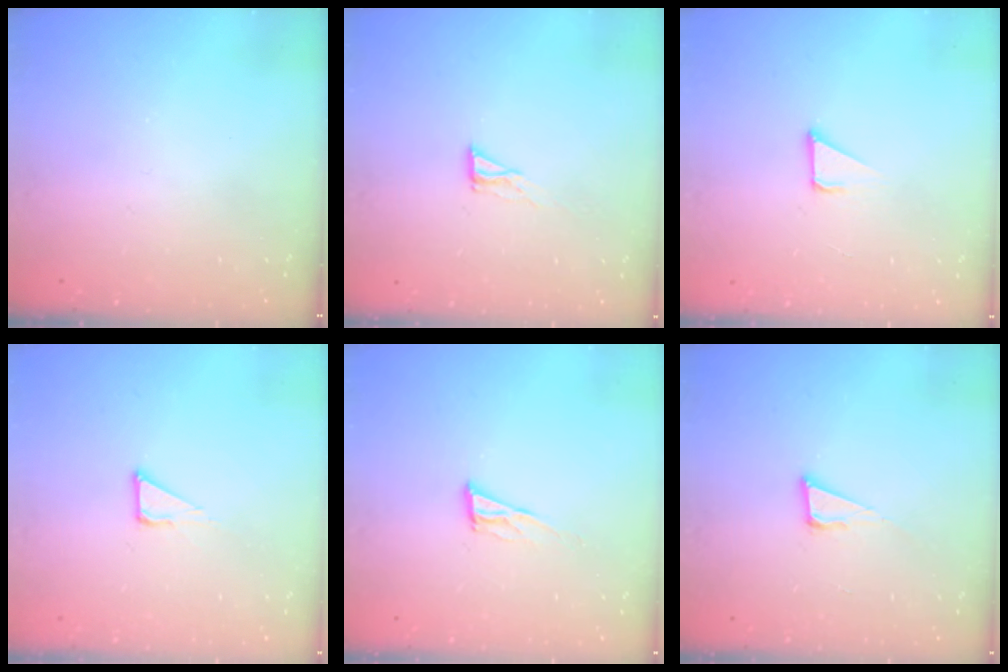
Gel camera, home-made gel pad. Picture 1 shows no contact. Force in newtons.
{"total": 4.3, "press": 4.2, "slide": 0.3}
{"total": 2.2, "press": 2.2, "slide": 0.2}
{"total": 3.9, "press": 3.9, "slide": 0.3}
{"total": 8.7, "press": 8.3, "slide": 2.6}
{"total": 6.4, "press": 5.8, "slide": 2.6}